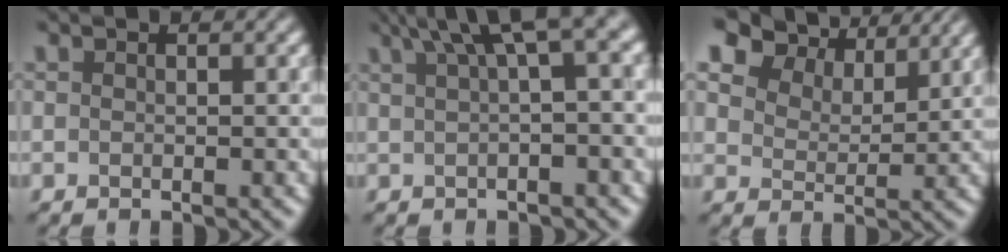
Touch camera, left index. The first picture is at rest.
{"total": 5.9, "force": [2.9, 1.2, 5.0], "torque": [-0.051, 0.028, 0.049]}
{"total": 9.0, "force": [7.2, 4.1, 3.4], "torque": [-0.081, 0.004, 0.119]}